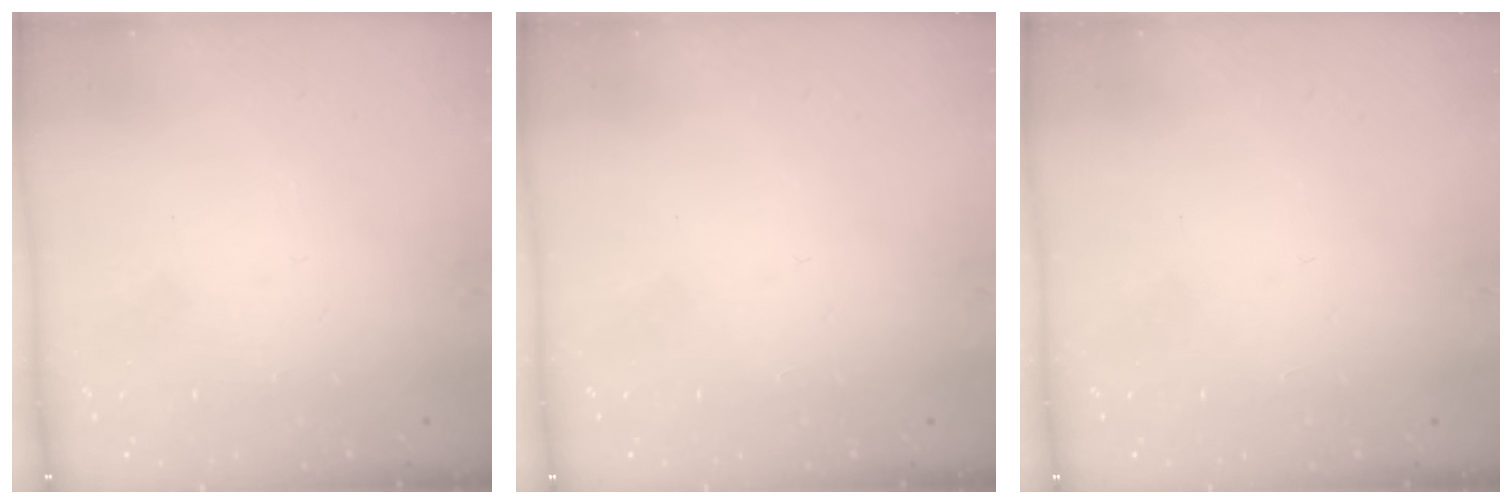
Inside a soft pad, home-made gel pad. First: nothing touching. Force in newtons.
{"total": 0.0}
{"total": 0.0}